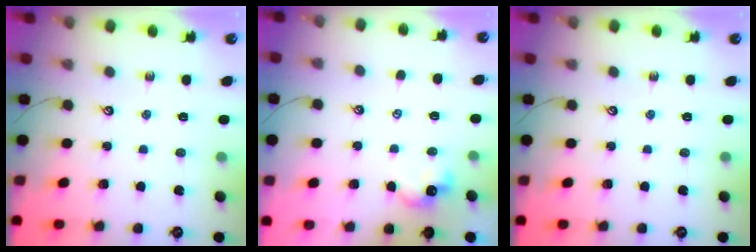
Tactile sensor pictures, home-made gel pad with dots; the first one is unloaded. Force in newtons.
{"total": 2.5, "press": 2.5, "slide": 0.1}
{"total": 0.0}